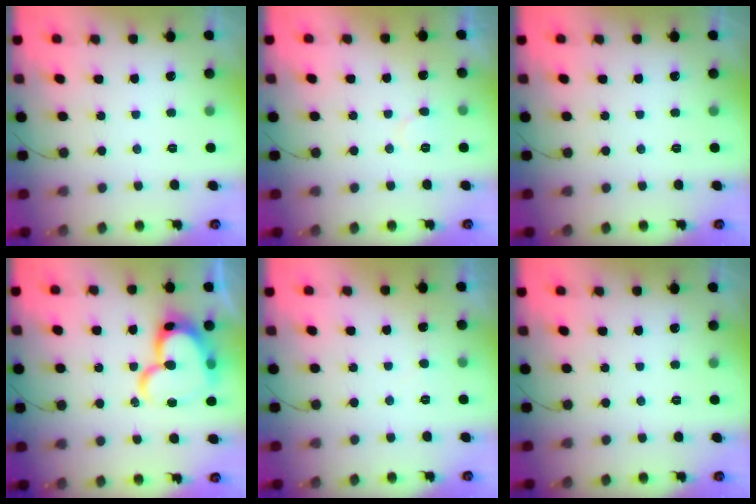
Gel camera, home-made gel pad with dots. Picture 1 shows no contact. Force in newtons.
{"total": 5.6, "press": 5.6, "slide": 0.5}
{"total": 0.0}
{"total": 19.9, "press": 19.8, "slide": 2.3}
{"total": 2.6, "press": 2.6, "slide": 0.3}
{"total": 0.0}